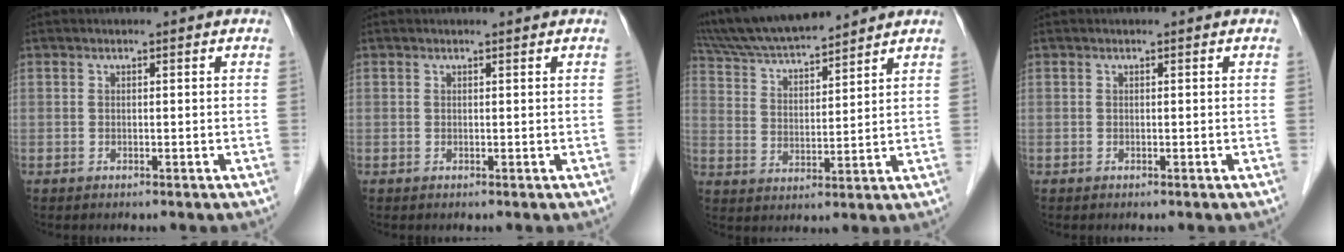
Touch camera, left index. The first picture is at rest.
{"total": 0.5, "force": [0.5, -0.1, 0.0], "torque": [-0.004, -0.004, 0.006]}
{"total": 13.8, "force": [12.7, 1.6, 5.2], "torque": [-0.103, 0.021, 0.233]}
{"total": 0.0}